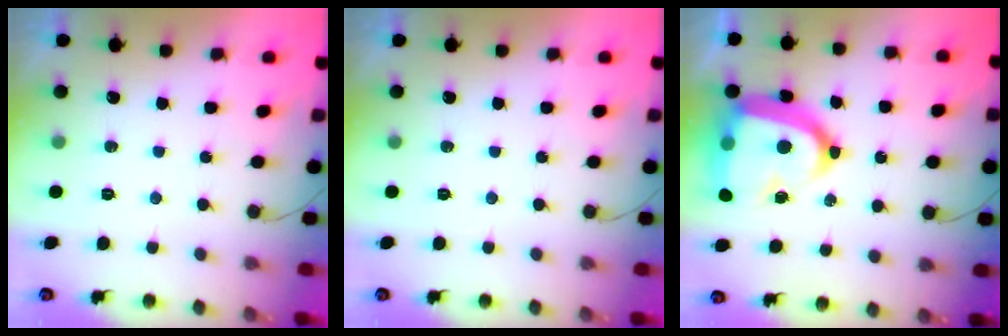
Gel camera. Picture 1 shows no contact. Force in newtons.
{"total": 0.0}
{"total": 23.4, "press": 23.3, "slide": 1.9}